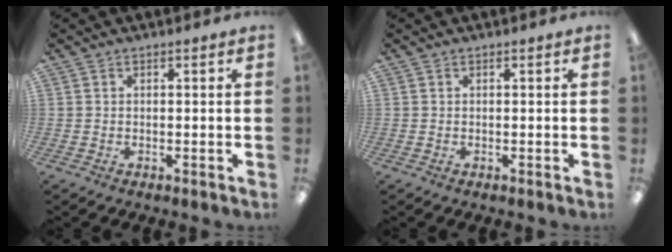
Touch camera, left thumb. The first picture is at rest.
{"total": 0.0}